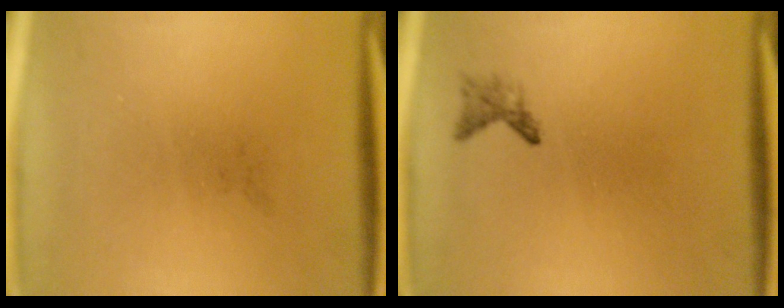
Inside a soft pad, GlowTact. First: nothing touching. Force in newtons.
{"total": 1.1}